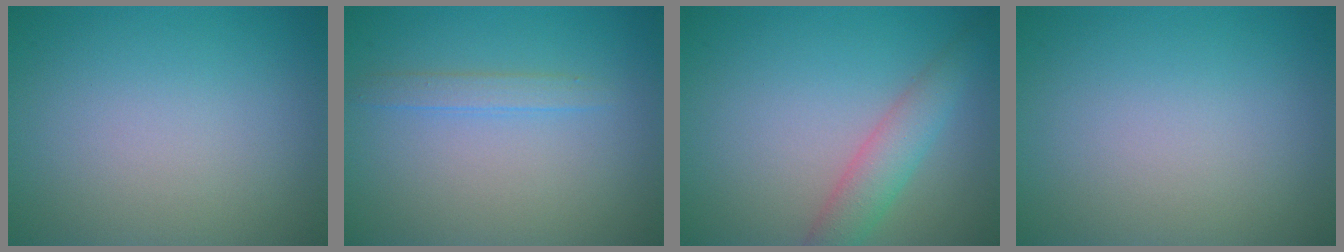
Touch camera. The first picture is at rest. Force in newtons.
{"total": 1.4, "press": 1.4, "slide": 0.0}
{"total": 3.2, "press": 3.2, "slide": 0.1}
{"total": 0.0}